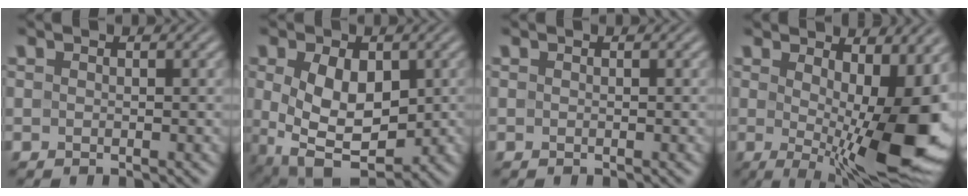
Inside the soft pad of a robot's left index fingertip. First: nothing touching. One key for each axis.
{"total": 7.9, "fx": -0.3, "fy": 4.9, "fz": 6.2, "tx": -0.123, "ty": -0.015, "tz": 0.001}
{"total": 0.0}
{"total": 12.9, "fx": -0.2, "fy": 4.1, "fz": 12.2, "tx": -0.154, "ty": -0.014, "tz": 0.004}